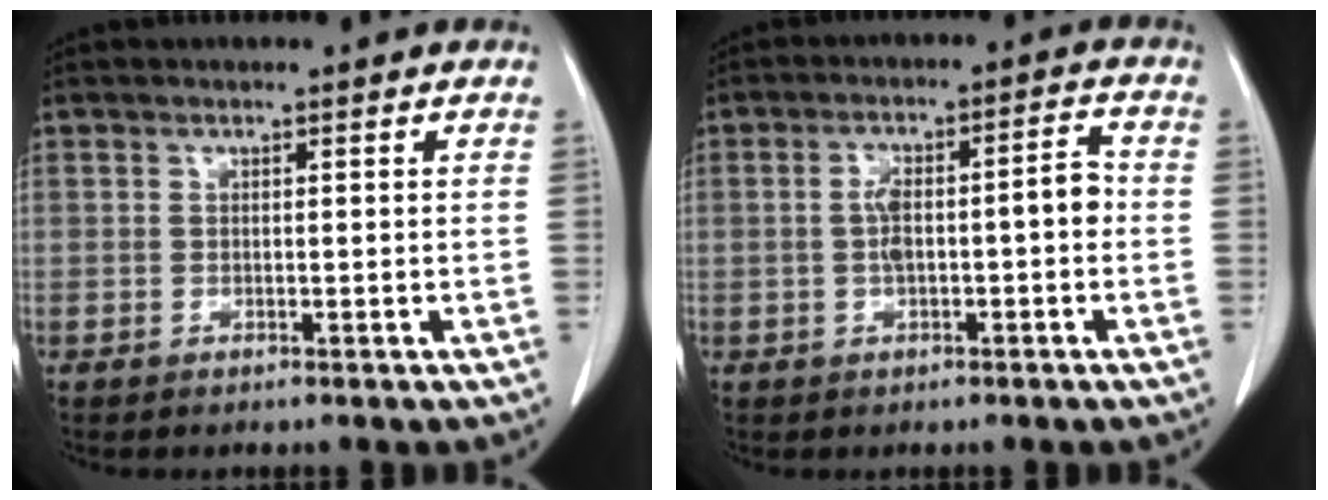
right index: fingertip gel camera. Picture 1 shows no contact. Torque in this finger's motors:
{"motor_torque": [0.82, -0.13, 0.39, 0.11]}